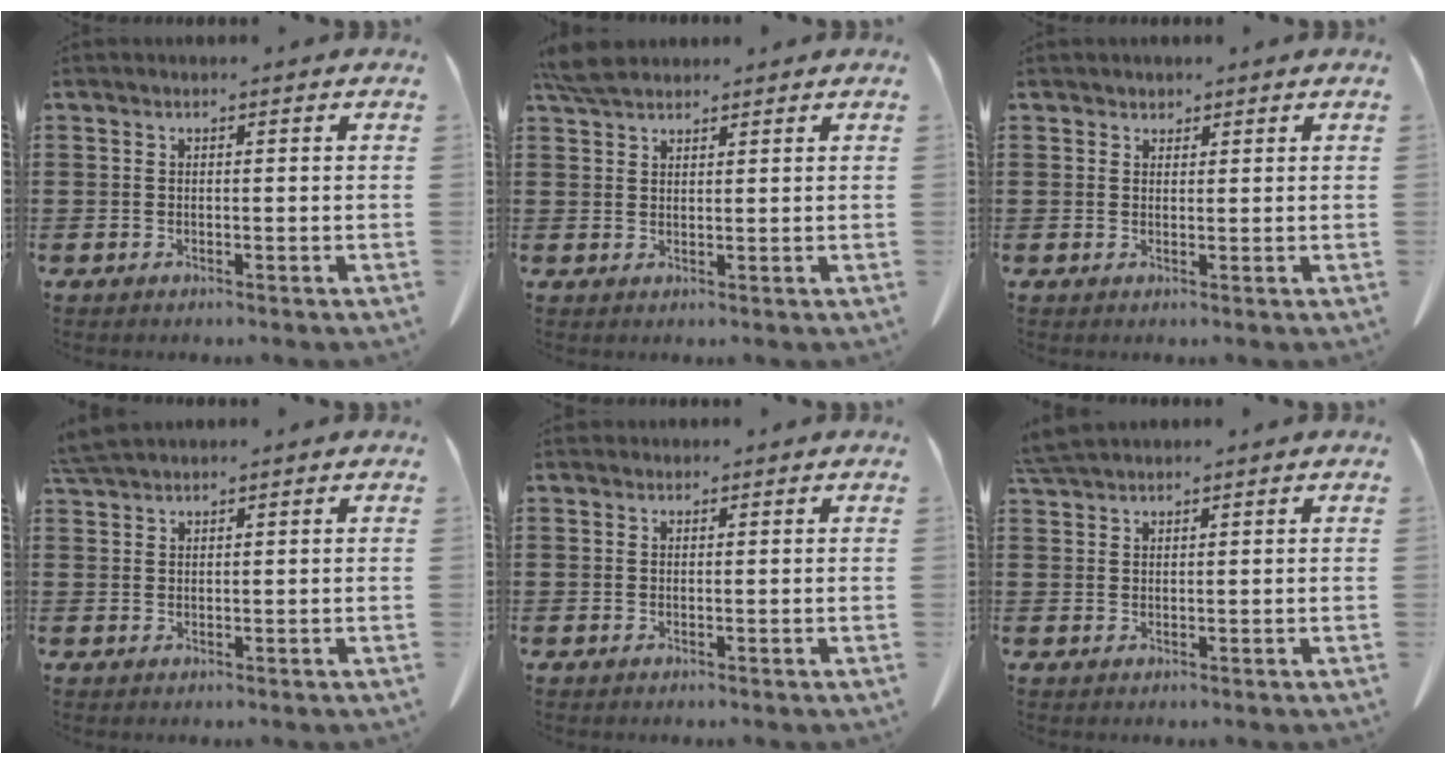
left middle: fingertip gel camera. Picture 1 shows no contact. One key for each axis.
{"total": 4.1, "fx": 3.5, "fy": 1.0, "fz": 1.8, "tx": -0.044, "ty": -0.001, "tz": 0.068}
{"total": 1.3, "fx": 1.2, "fy": 0.6, "fz": 0.0, "tx": -0.003, "ty": 0.002, "tz": 0.025}
{"total": 2.8, "fx": 2.6, "fy": 0.2, "fz": 1.0, "tx": -0.026, "ty": -0.002, "tz": 0.052}
{"total": 0.8, "fx": 0.7, "fy": 0.3, "fz": 0.0, "tx": -0.002, "ty": -0.001, "tz": 0.015}
{"total": 3.0, "fx": 2.8, "fy": 0.3, "fz": 1.0, "tx": -0.029, "ty": -0.002, "tz": 0.056}